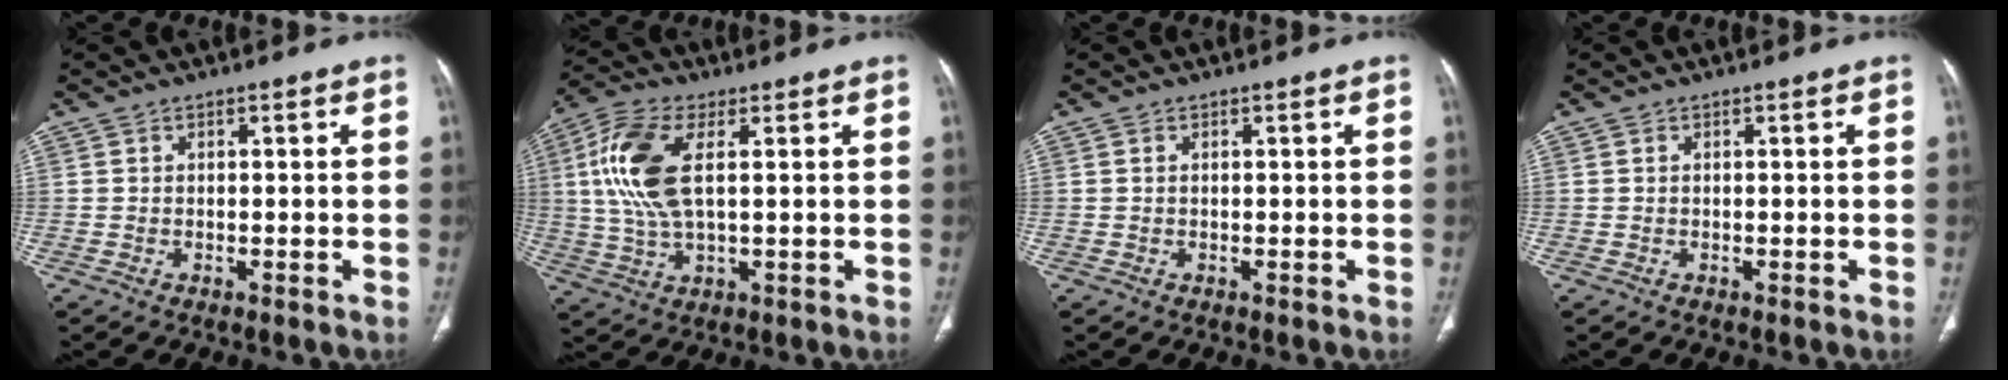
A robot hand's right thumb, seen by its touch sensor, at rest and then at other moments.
{"total": 12.5, "force": [2.7, 5.5, 10.8], "torque": [-0.250, 0.004, 0.054]}
{"total": 0.0}
{"total": 0.0}